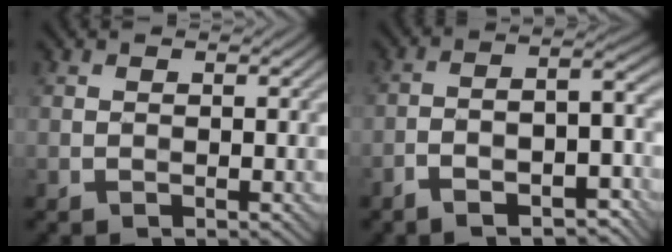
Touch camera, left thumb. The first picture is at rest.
{"total": 8.5, "force": [-5.2, 2.7, 6.1], "torque": [-0.096, -0.003, -0.084]}